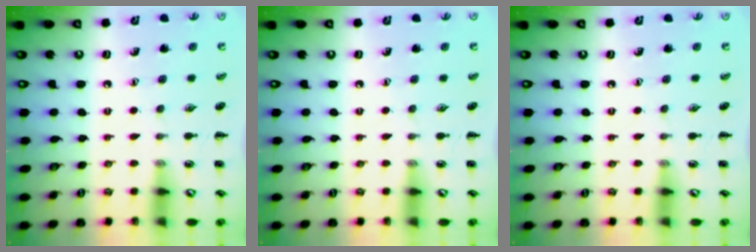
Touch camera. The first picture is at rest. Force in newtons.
{"total": 0.0}
{"total": 0.0}